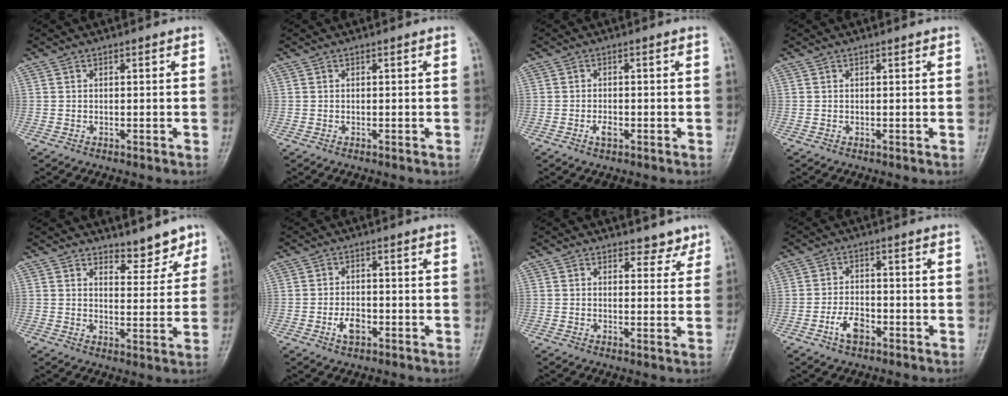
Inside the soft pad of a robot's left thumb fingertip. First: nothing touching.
{"total": 0.0}
{"total": 1.9, "force": [-1.0, 1.1, 1.2], "torque": [-0.022, 0.006, -0.018]}
{"total": 0.0}
{"total": 5.8, "force": [4.9, 2.6, 1.9], "torque": [0.005, -0.038, 0.073]}
{"total": 3.5, "force": [-1.6, 2.1, 2.4], "torque": [-0.038, 0.009, -0.029]}
{"total": 3.6, "force": [3.0, 1.9, 0.8], "torque": [0.015, -0.022, 0.036]}
{"total": 4.5, "force": [-2.5, 2.5, 2.8], "torque": [-0.050, 0.019, -0.047]}